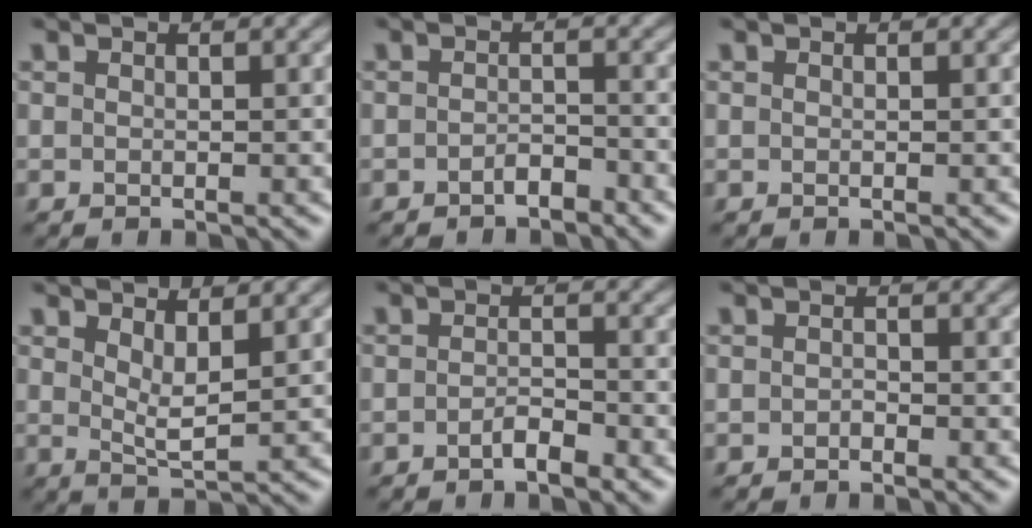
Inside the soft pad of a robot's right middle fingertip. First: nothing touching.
{"total": 1.4, "force": [-1.1, 0.5, 0.7], "torque": [-0.012, 0.004, -0.021]}
{"total": 0.0}
{"total": 2.7, "force": [1.3, 0.7, 2.2], "torque": [-0.041, -0.011, 0.027]}
{"total": 1.7, "force": [-1.1, 0.5, 1.2], "torque": [-0.024, 0.002, -0.021]}
{"total": 0.5, "force": [-0.3, 0.3, 0.3], "torque": [-0.005, 0.000, -0.005]}